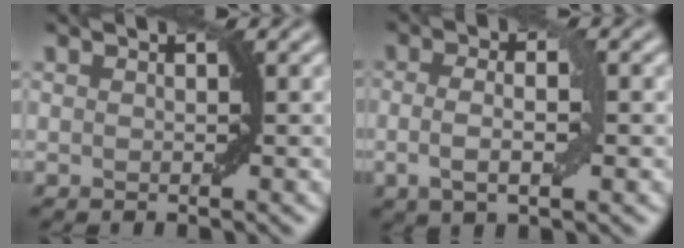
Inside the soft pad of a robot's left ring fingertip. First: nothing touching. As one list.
[{"total": 3.5, "force": [-0.3, 1.1, 3.3], "torque": [-0.064, -0.001, -0.008]}]